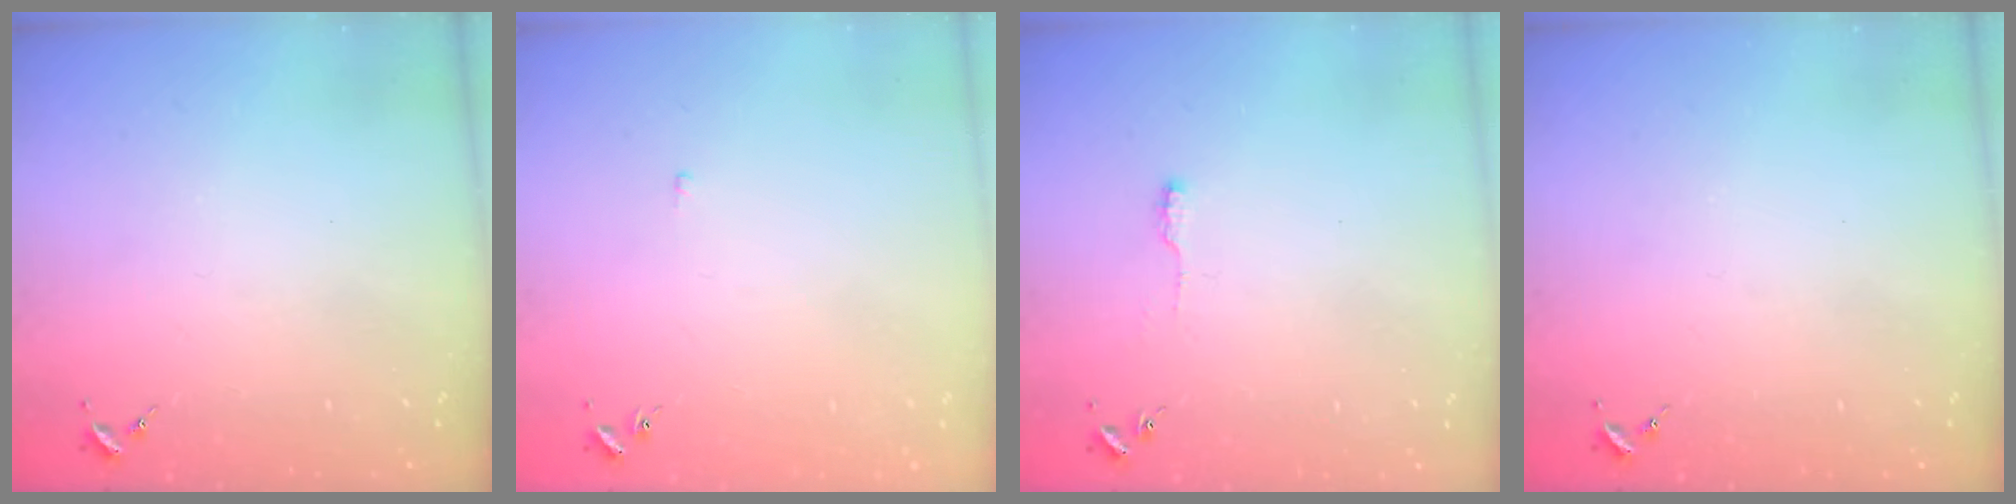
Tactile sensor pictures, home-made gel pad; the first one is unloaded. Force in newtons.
{"total": 1.8, "press": 1.8, "slide": 0.5}
{"total": 4.8, "press": 4.7, "slide": 0.7}
{"total": 0.0}